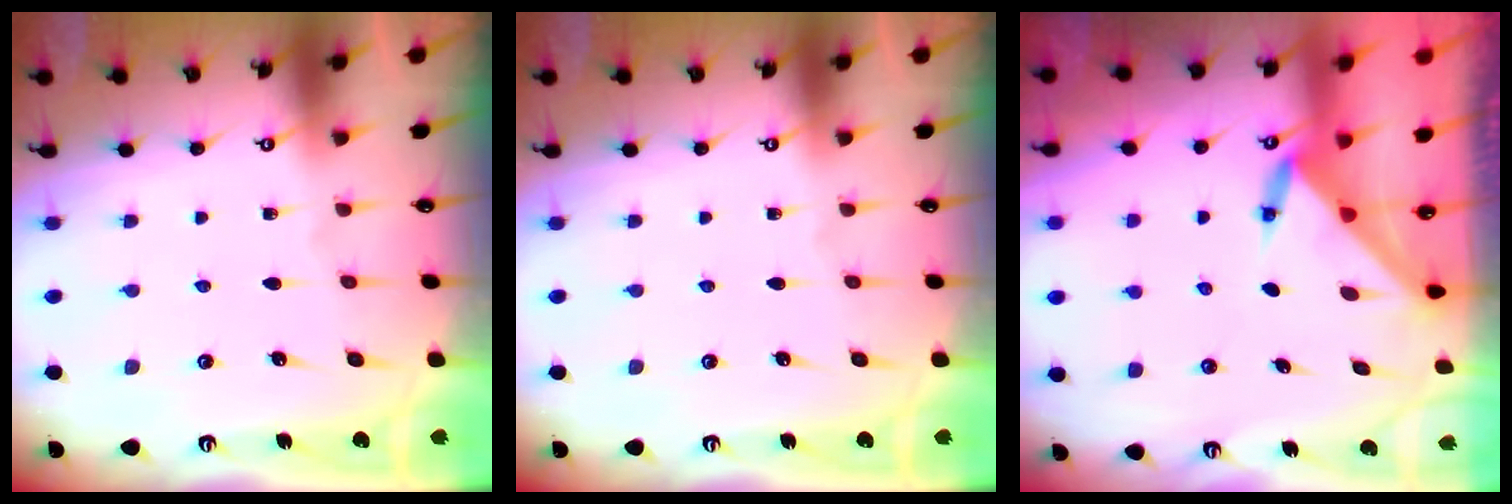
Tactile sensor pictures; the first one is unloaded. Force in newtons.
{"total": 0.0}
{"total": 3.5, "press": 3.4, "slide": 0.3}